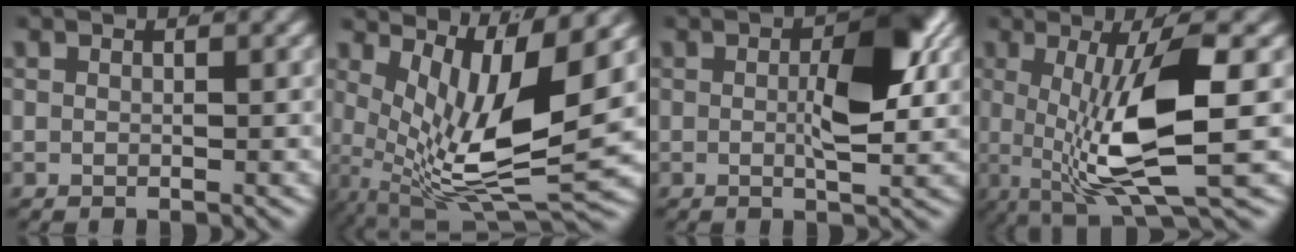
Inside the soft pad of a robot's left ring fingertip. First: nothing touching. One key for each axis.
{"total": 11.1, "fx": 0.1, "fy": 4.9, "fz": 9.9, "tx": -0.168, "ty": -0.042, "tz": 0.025}
{"total": 6.3, "fx": 0.4, "fy": 2.4, "fz": 5.8, "tx": -0.081, "ty": -0.009, "tz": 0.002}
{"total": 9.5, "fx": 0.0, "fy": 2.3, "fz": 9.2, "tx": -0.170, "ty": -0.025, "tz": 0.016}